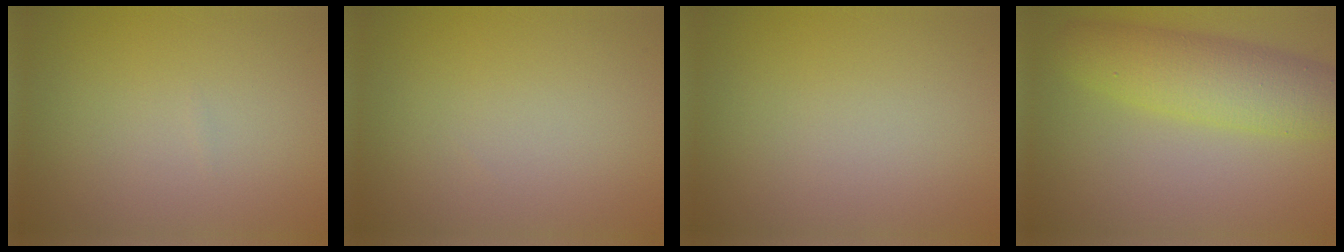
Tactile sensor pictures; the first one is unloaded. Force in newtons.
{"total": 0.0}
{"total": 0.0}
{"total": 6.5, "press": 6.5, "slide": 0.1}